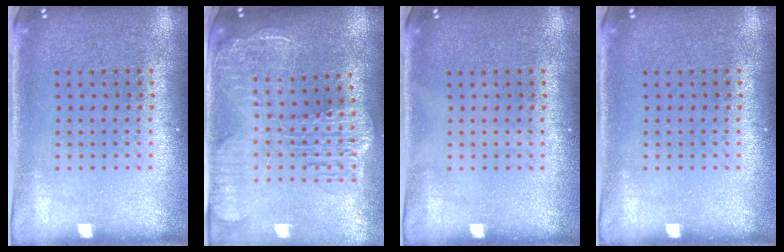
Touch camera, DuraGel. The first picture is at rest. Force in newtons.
{"total": 3.0, "press": 2.5, "slide": 1.7}
{"total": 0.0}
{"total": 0.0}